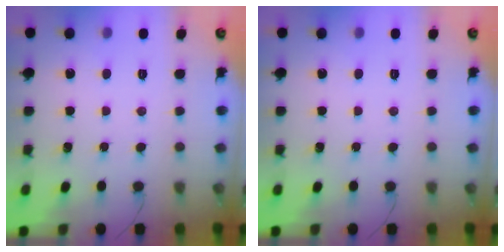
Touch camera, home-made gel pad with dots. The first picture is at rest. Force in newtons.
{"total": 0.0}